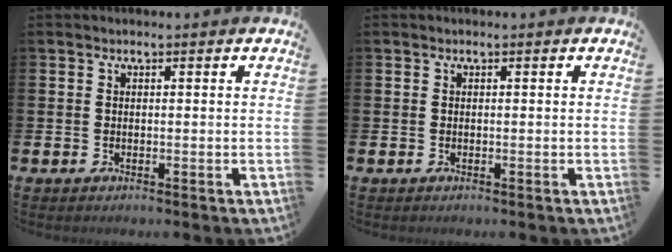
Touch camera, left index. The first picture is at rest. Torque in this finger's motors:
{"motor_torque": [-0.06, -0.01, 0.00, 0.00]}